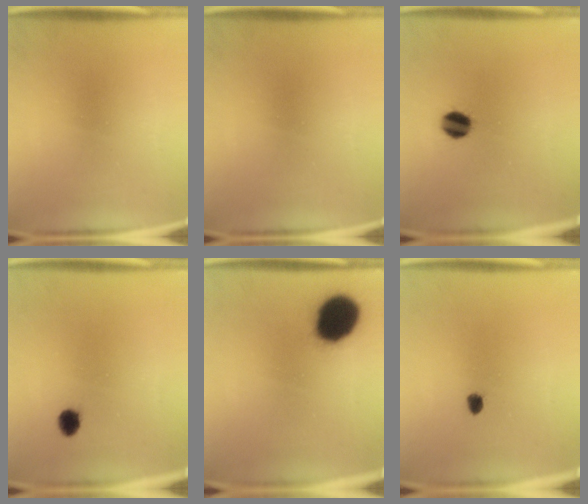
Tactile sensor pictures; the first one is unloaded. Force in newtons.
{"total": 0.0}
{"total": 6.0}
{"total": 2.5}
{"total": 16.4}
{"total": 1.5}